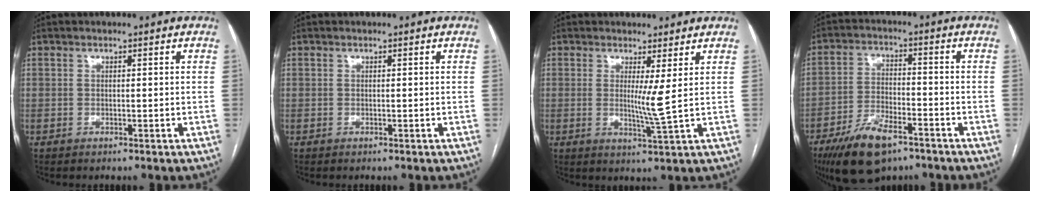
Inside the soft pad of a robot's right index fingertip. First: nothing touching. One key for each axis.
{"total": 0.0}
{"total": 3.8, "fx": 0.8, "fy": -0.9, "fz": 3.6, "tx": -0.067, "ty": -0.017, "tz": 0.016}
{"total": 10.9, "fx": -7.0, "fy": 4.2, "fz": 7.2, "tx": -0.139, "ty": -0.010, "tz": -0.120}